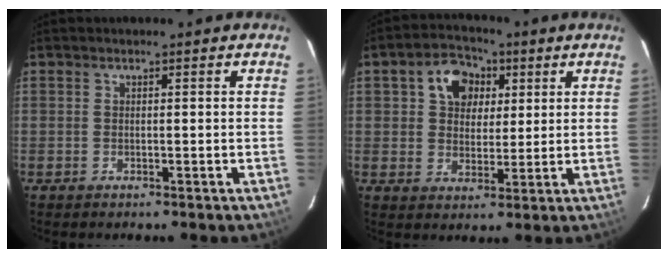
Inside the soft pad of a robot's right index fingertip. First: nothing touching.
{"total": 8.6, "force": [3.1, 6.7, 4.5], "torque": [-0.086, 0.024, 0.052]}